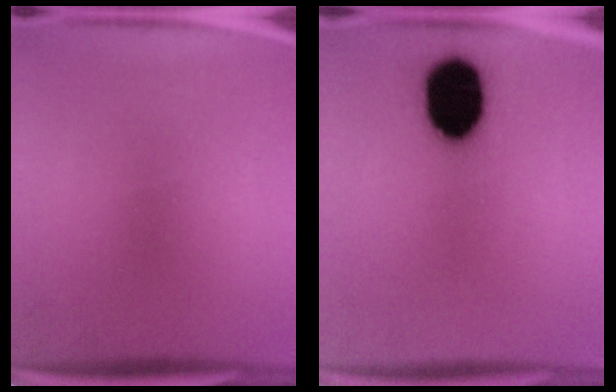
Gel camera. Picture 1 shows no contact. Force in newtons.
{"total": 17.6}